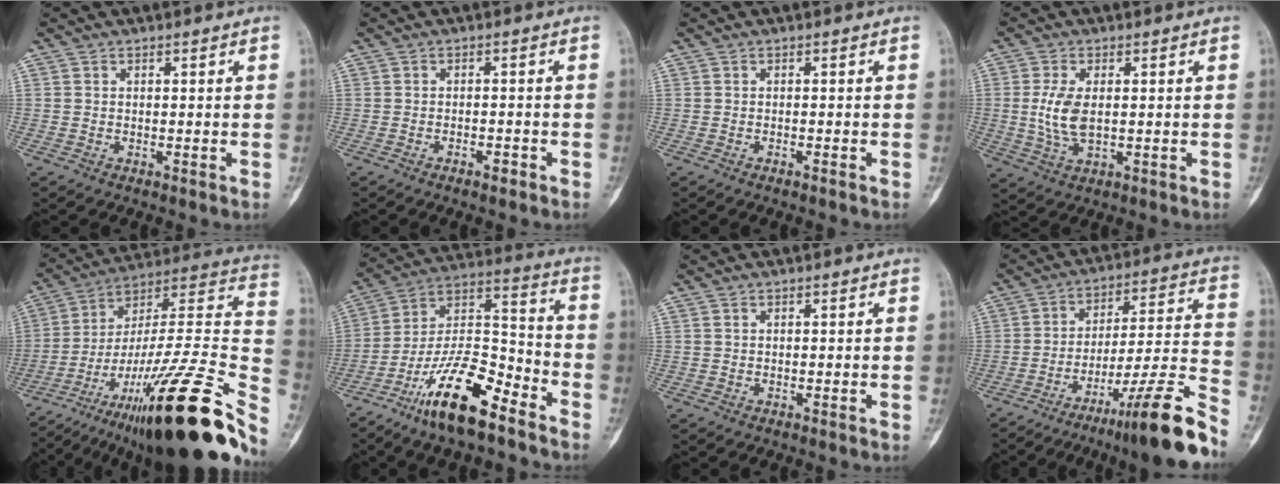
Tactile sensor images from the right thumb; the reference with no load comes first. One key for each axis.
{"total": 1.8, "fx": -1.3, "fy": 0.6, "fz": 1.1, "tx": -0.018, "ty": 0.009, "tz": -0.020}
{"total": 0.8, "fx": -0.7, "fy": 0.1, "fz": 0.5, "tx": -0.013, "ty": 0.004, "tz": -0.006}
{"total": 6.9, "fx": 0.3, "fy": 3.7, "fz": 5.8, "tx": -0.128, "ty": -0.007, "tz": 0.010}
{"total": 38.1, "fx": -18.1, "fy": 8.2, "fz": 32.5, "tx": -0.415, "ty": 0.055, "tz": -0.290}
{"total": 17.8, "fx": -11.8, "fy": 5.6, "fz": 12.1, "tx": -0.211, "ty": 0.083, "tz": -0.216}
{"total": 0.0}
{"total": 19.8, "fx": -13.8, "fy": 0.5, "fz": 14.2, "tx": -0.185, "ty": 0.090, "tz": -0.213}